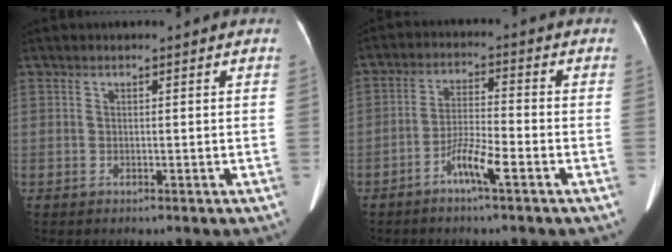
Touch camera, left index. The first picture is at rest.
{"total": 5.6, "force": [-3.3, 0.2, 4.5], "torque": [-0.091, 0.001, -0.065]}